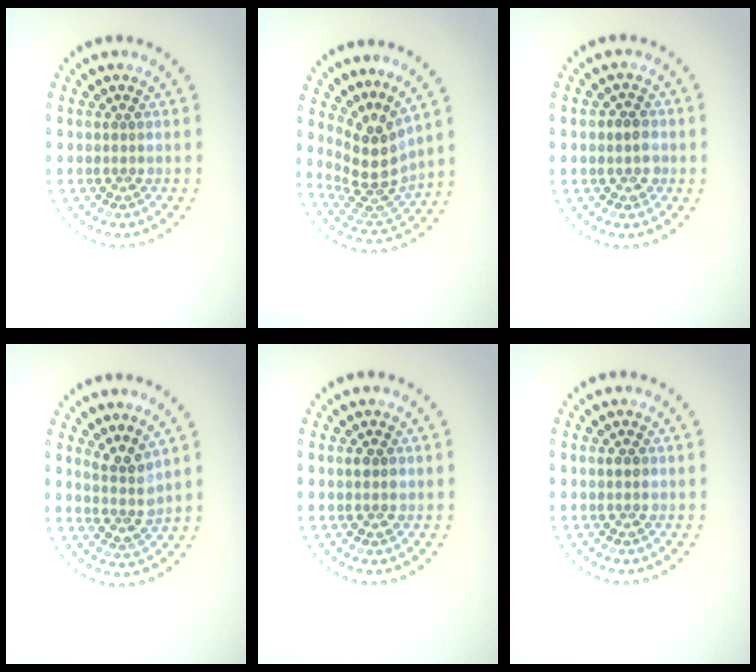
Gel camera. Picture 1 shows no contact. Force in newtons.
{"total": 4.3, "press": 3.1, "slide": 3.0}
{"total": 2.0, "press": 1.9, "slide": 0.5}
{"total": 2.5, "press": 1.9, "slide": 1.7}
{"total": 1.3, "press": 1.3, "slide": 0.1}
{"total": 1.3, "press": 1.3, "slide": 0.1}